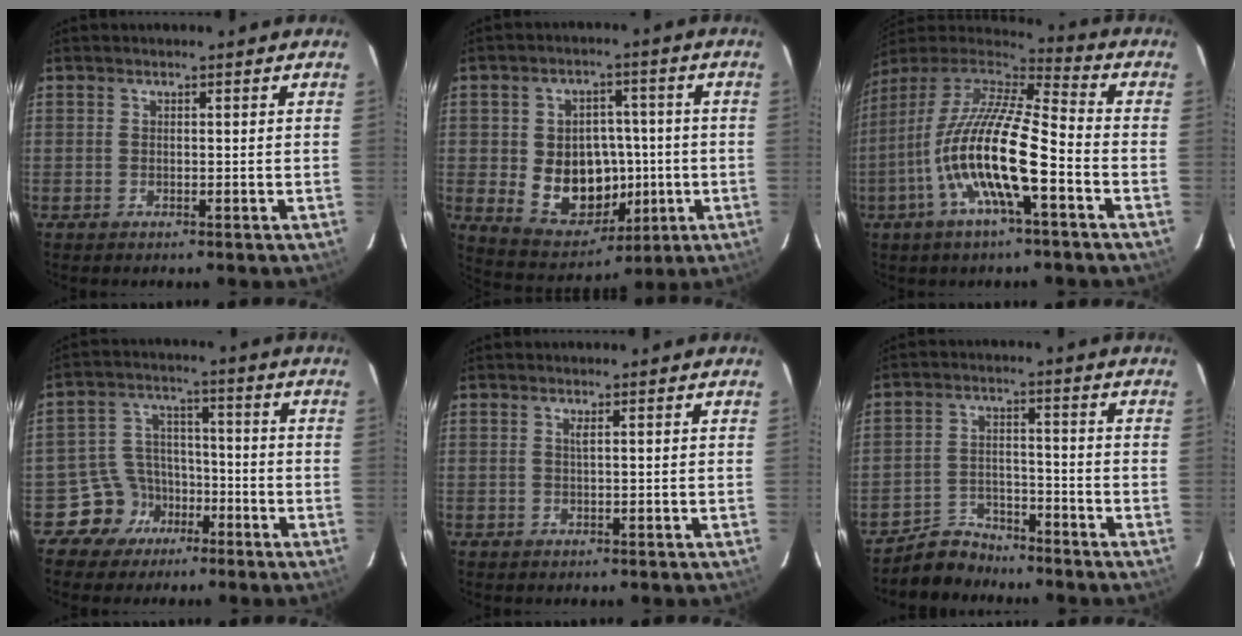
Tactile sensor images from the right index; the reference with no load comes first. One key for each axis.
{"total": 13.3, "fx": -1.6, "fy": 10.7, "fz": 7.7, "tx": -0.157, "ty": 0.006, "tz": 0.002}
{"total": 18.4, "fx": -6.4, "fy": 3.6, "fz": 16.8, "tx": -0.312, "ty": -0.021, "tz": -0.130}
{"total": 7.8, "fx": -4.9, "fy": 6.0, "fz": 0.5, "tx": -0.025, "ty": 0.032, "tz": -0.082}
{"total": 0.6, "fx": 0.2, "fy": -0.2, "fz": 0.6, "tx": -0.011, "ty": 0.001, "tz": 0.003}
{"total": 6.6, "fx": -6.1, "fy": 2.7, "fz": 0.1, "tx": -0.018, "ty": 0.019, "tz": -0.104}